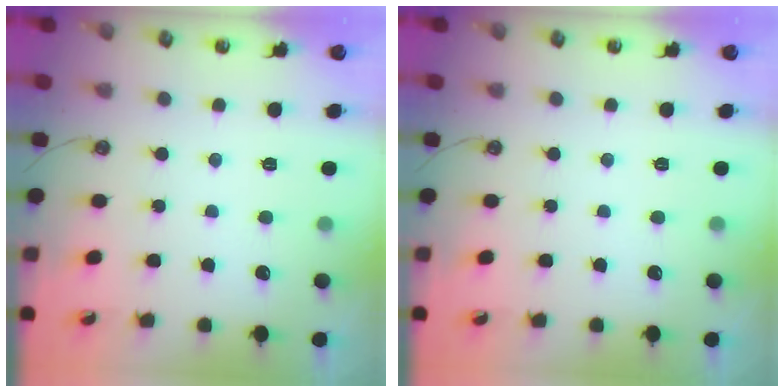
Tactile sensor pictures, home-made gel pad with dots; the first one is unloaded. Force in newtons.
{"total": 0.0}